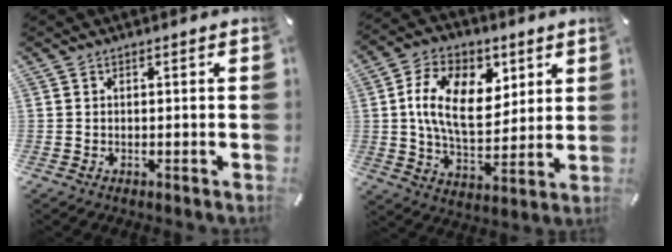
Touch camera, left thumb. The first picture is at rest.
{"total": 16.1, "force": [4.4, 10.4, 11.5], "torque": [-0.201, 0.009, 0.079]}